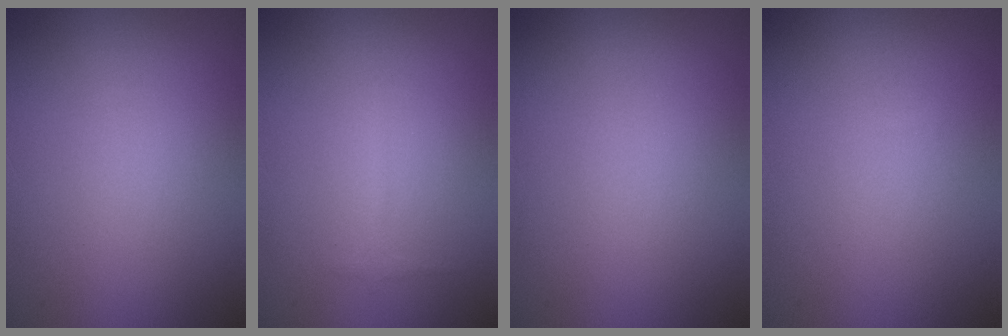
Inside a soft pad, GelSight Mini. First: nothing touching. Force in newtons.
{"total": 0.7, "press": 0.7, "slide": 0.1}
{"total": 0.0}
{"total": 0.0}